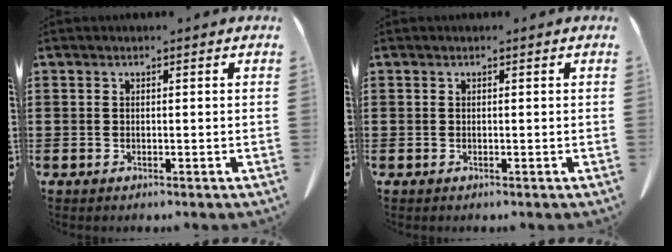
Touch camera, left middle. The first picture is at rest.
{"total": 0.0}